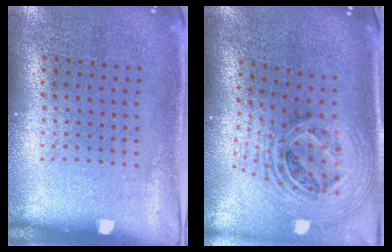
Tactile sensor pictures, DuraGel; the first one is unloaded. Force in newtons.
{"total": 2.7, "press": 1.9, "slide": 1.9}